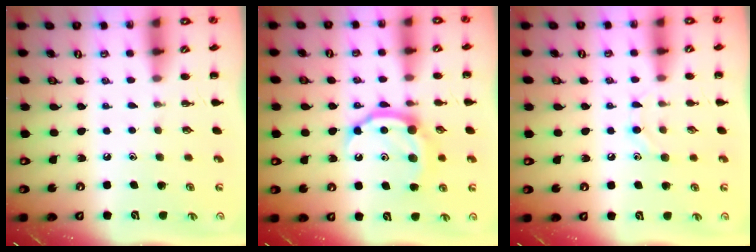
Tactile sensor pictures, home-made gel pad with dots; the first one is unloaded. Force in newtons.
{"total": 10.5, "press": 10.5, "slide": 0.6}
{"total": 6.6, "press": 6.4, "slide": 1.3}